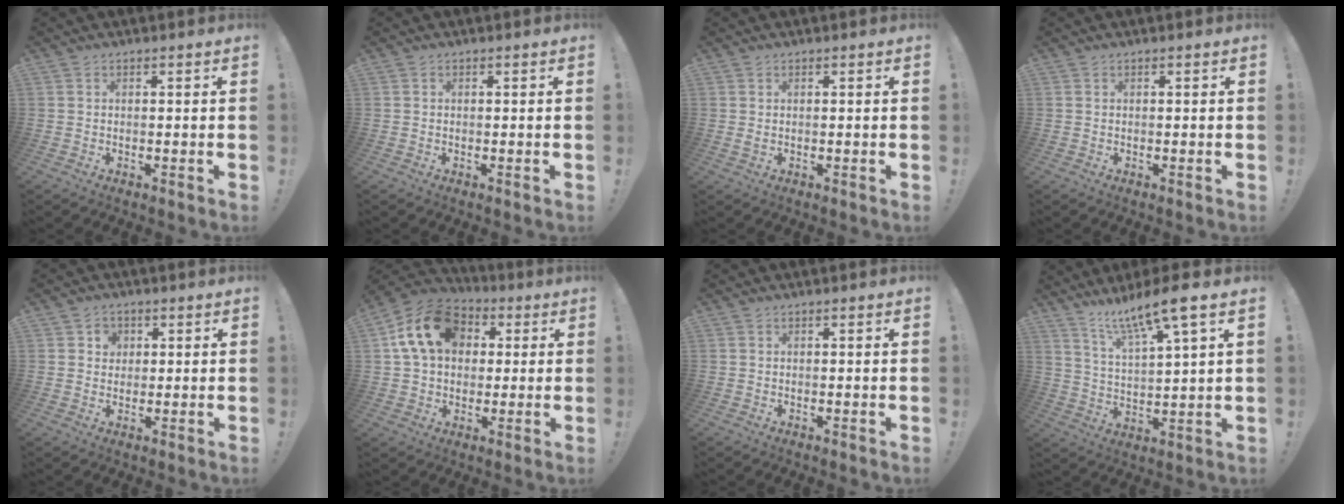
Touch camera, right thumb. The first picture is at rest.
{"total": 0.0}
{"total": 0.5, "force": [0.2, 0.1, 0.5], "torque": [-0.007, -0.002, 0.003]}
{"total": 0.0}
{"total": 3.8, "force": [1.3, 3.5, 1.1], "torque": [-0.012, -0.002, 0.021]}
{"total": 16.8, "force": [4.8, 12.6, 10.0], "torque": [-0.160, 0.006, 0.095]}
{"total": 0.0}
{"total": 11.8, "force": [9.1, 0.8, 7.5], "torque": [-0.139, -0.053, 0.149]}